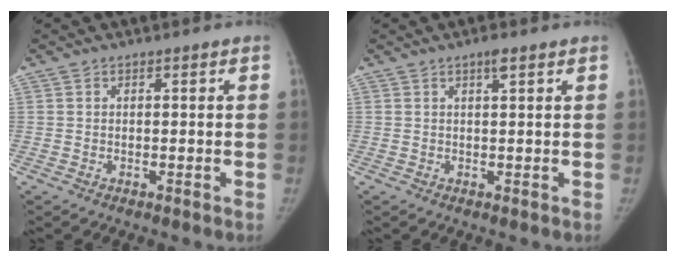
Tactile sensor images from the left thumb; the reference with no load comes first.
{"total": 1.7, "force": [1.0, 0.3, 1.3], "torque": [-0.023, -0.001, 0.016]}